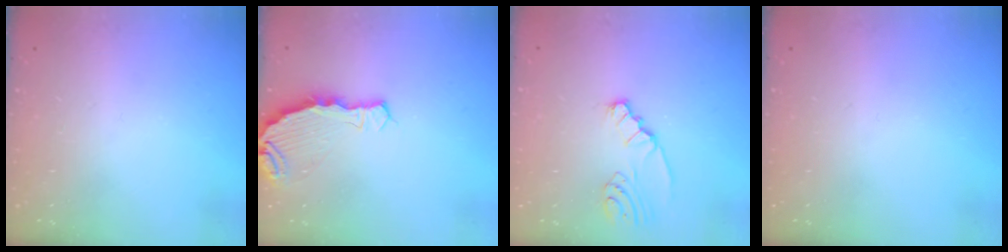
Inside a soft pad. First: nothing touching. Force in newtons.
{"total": 8.0, "press": 6.5, "slide": 4.7}
{"total": 2.4, "press": 2.4, "slide": 0.3}
{"total": 0.0}